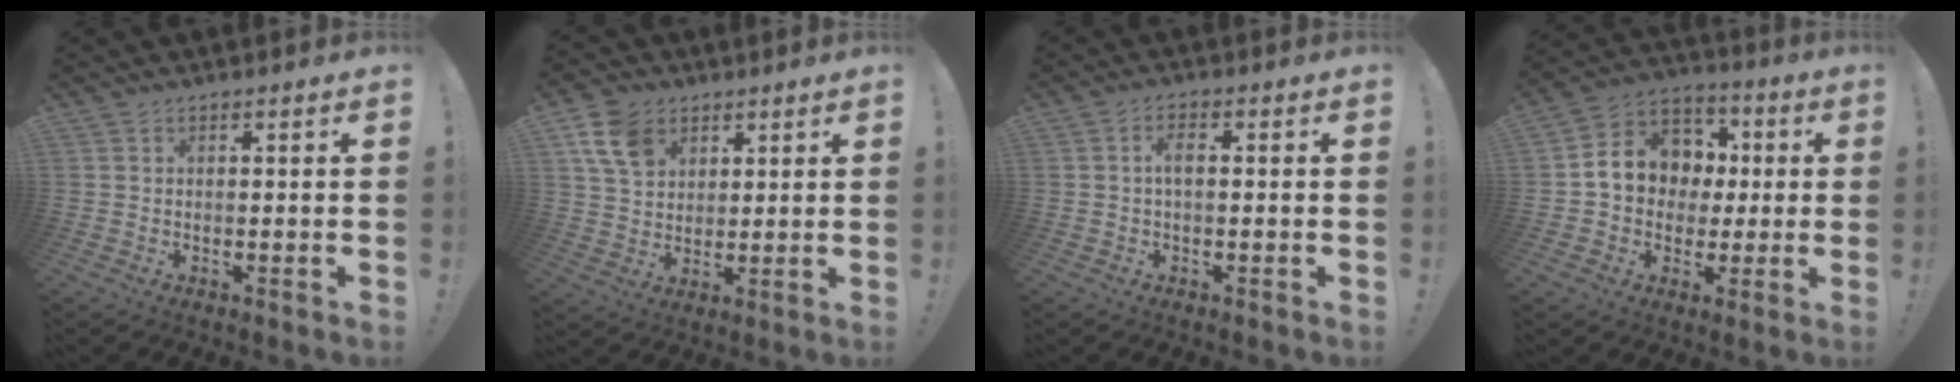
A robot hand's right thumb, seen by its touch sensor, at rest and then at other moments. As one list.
[{"total": 11.2, "force": [5.5, 7.9, 5.7], "torque": [-0.102, -0.008, 0.111]}, {"total": 3.2, "force": [0.1, 1.1, 3.0], "torque": [-0.057, 0.008, -0.001]}, {"total": 13.2, "force": [1.0, 11.7, 5.9], "torque": [-0.065, 0.005, 0.029]}]